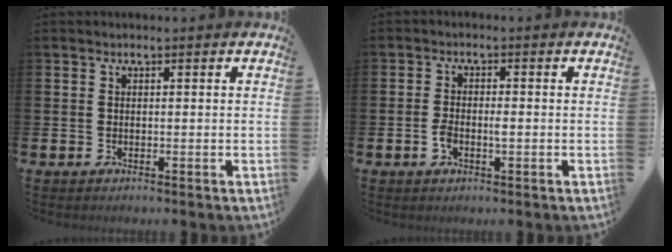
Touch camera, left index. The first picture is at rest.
{"total": 2.2, "force": [-0.6, 1.0, 1.9], "torque": [-0.026, -0.002, -0.013]}